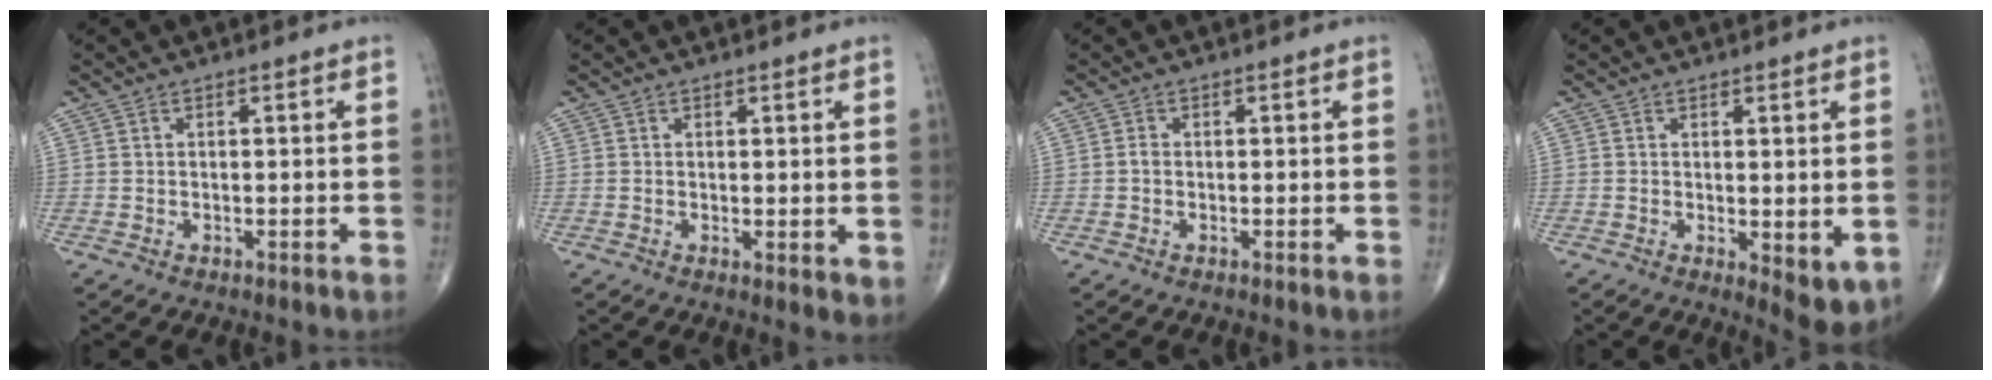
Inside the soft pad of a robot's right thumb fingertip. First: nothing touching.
{"total": 2.4, "force": [0.3, 0.9, 2.2], "torque": [-0.035, -0.012, 0.005]}
{"total": 0.9, "force": [-0.2, 0.7, 0.6], "torque": [-0.008, 0.002, -0.006]}
{"total": 5.9, "force": [-0.5, 2.2, 5.4], "torque": [-0.066, -0.018, -0.002]}